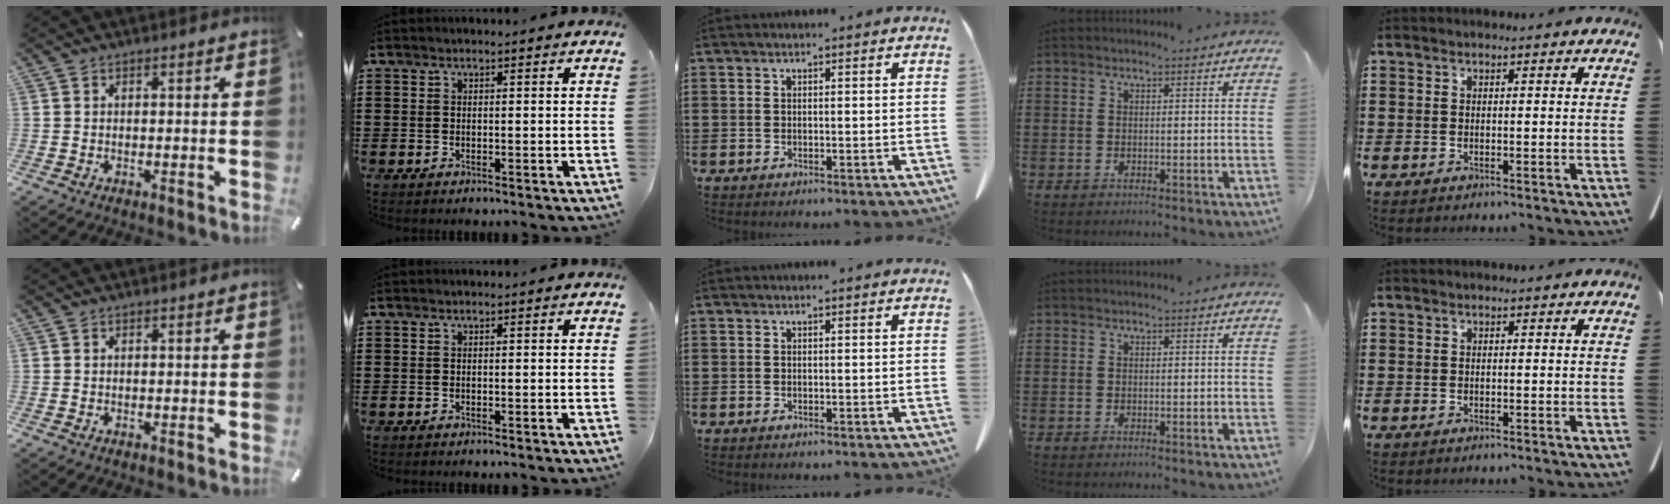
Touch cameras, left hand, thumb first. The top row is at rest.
{}